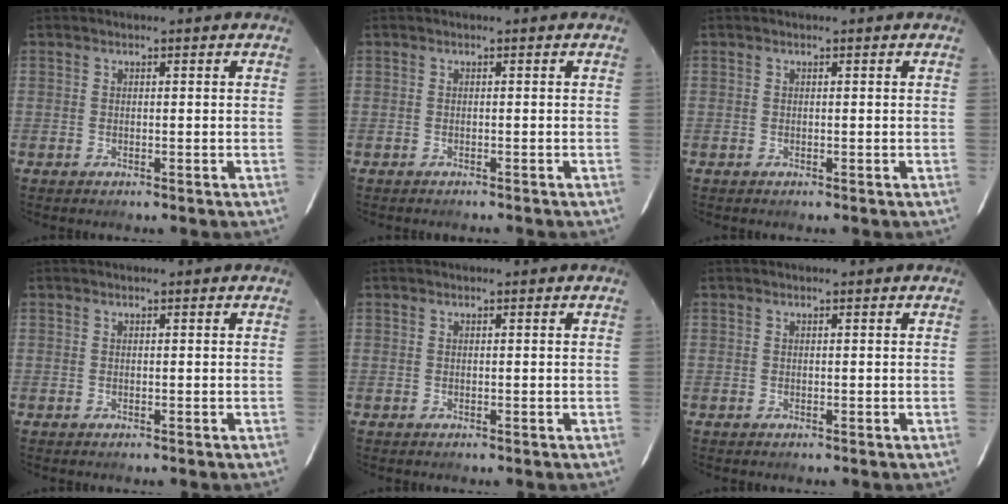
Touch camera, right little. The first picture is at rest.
{"total": 1.0, "force": [-0.9, 0.2, 0.3], "torque": [-0.008, -0.003, -0.012]}
{"total": 0.0}
{"total": 0.0}
{"total": 0.0}
{"total": 0.0}